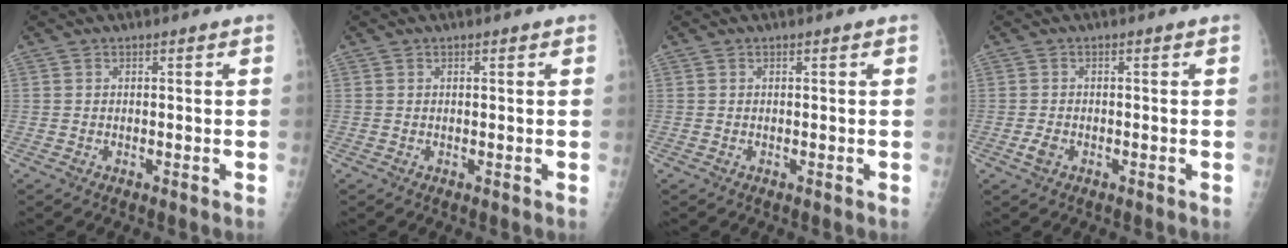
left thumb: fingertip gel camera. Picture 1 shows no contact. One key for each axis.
{"total": 0.0}
{"total": 0.0}
{"total": 1.9, "fx": -1.0, "fy": 1.2, "fz": 1.1, "tx": -0.020, "ty": -0.001, "tz": -0.018}